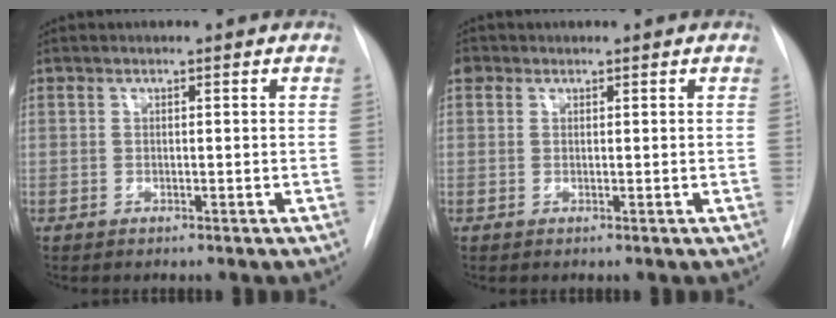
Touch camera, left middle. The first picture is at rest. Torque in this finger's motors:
{"motor_torque": [0.01, -0.01, 0.00, 0.00]}